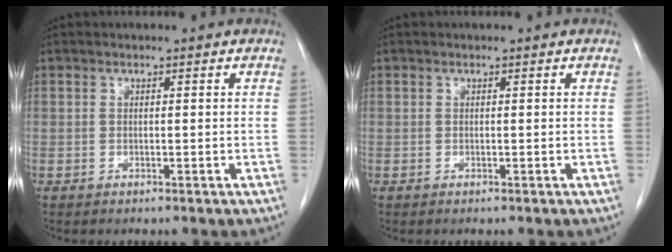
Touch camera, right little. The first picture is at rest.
{"total": 0.0}